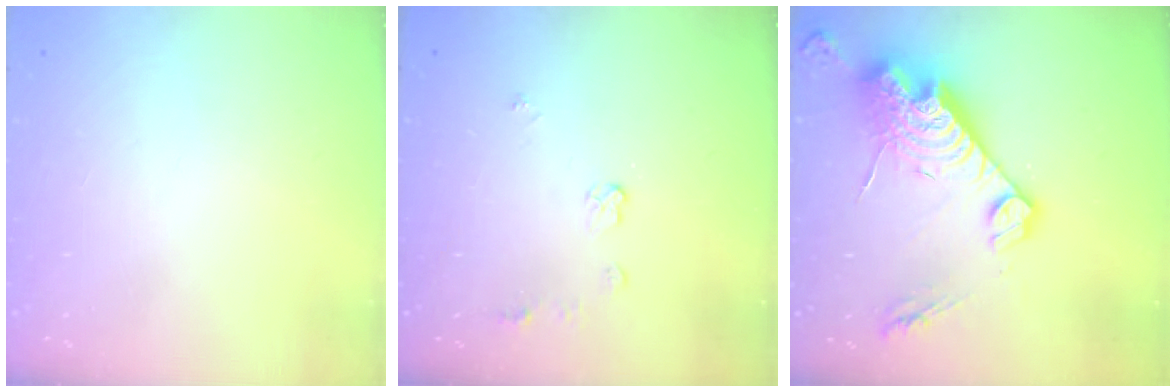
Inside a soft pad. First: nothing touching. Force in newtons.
{"total": 5.4, "press": 5.4, "slide": 0.1}
{"total": 19.8, "press": 19.7, "slide": 1.8}